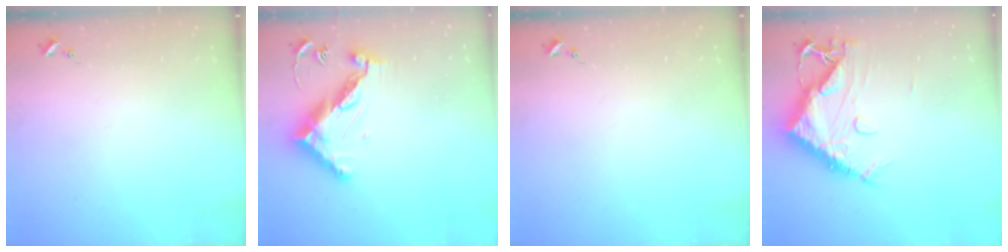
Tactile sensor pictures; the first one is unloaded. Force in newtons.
{"total": 12.8, "press": 12.8, "slide": 0.5}
{"total": 0.0}
{"total": 13.4, "press": 13.3, "slide": 1.5}